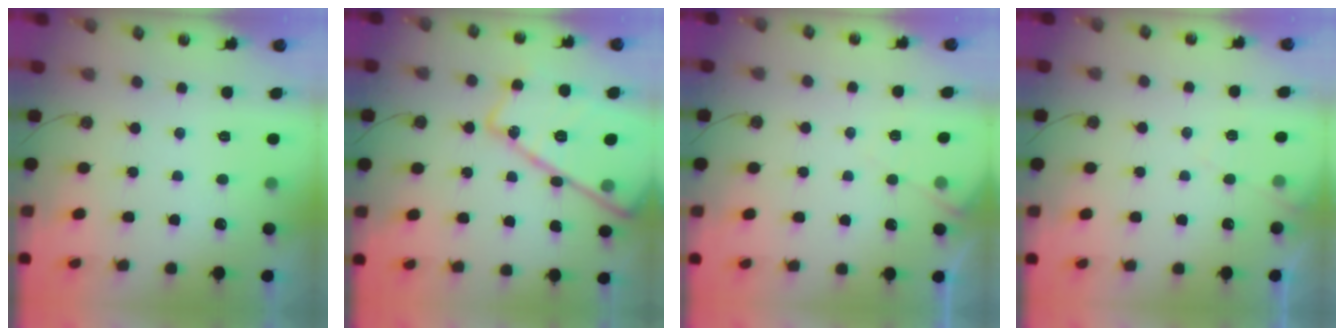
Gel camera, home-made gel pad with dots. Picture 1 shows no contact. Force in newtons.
{"total": 23.1, "press": 23.0, "slide": 2.5}
{"total": 5.4, "press": 5.4, "slide": 0.8}
{"total": 5.1, "press": 5.1, "slide": 0.7}